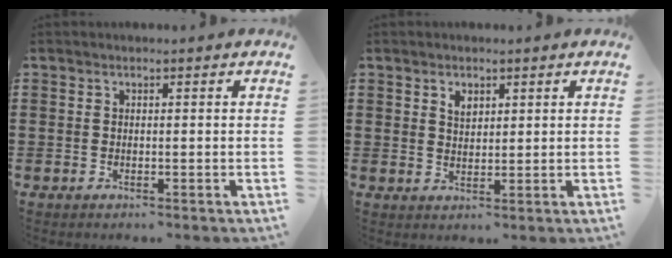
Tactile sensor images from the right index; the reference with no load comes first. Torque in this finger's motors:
{"motor_torque": [0.02, -0.02, 0.01, 0.03]}